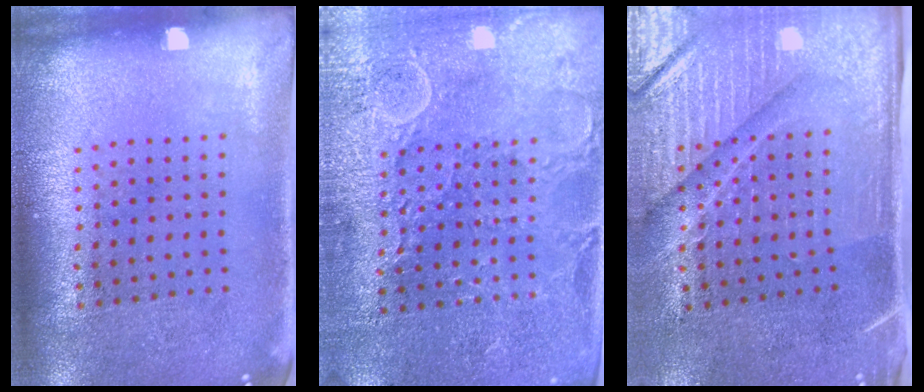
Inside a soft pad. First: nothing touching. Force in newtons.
{"total": 3.2, "press": 3.2, "slide": 0.5}
{"total": 4.4, "press": 3.9, "slide": 2.1}